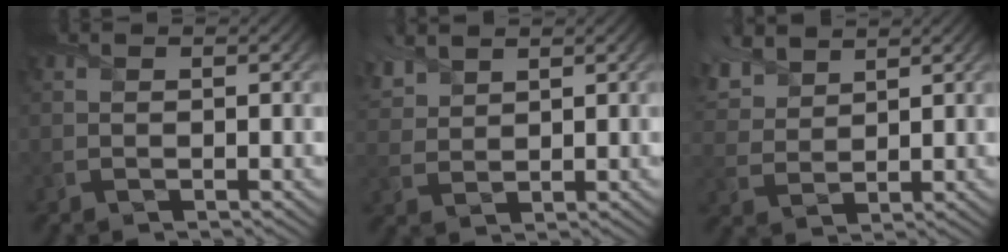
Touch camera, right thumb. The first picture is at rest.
{"total": 4.7, "force": [3.6, 2.2, 2.3], "torque": [-0.068, 0.014, 0.076]}
{"total": 6.9, "force": [5.0, 3.3, 3.4], "torque": [-0.102, 0.017, 0.102]}